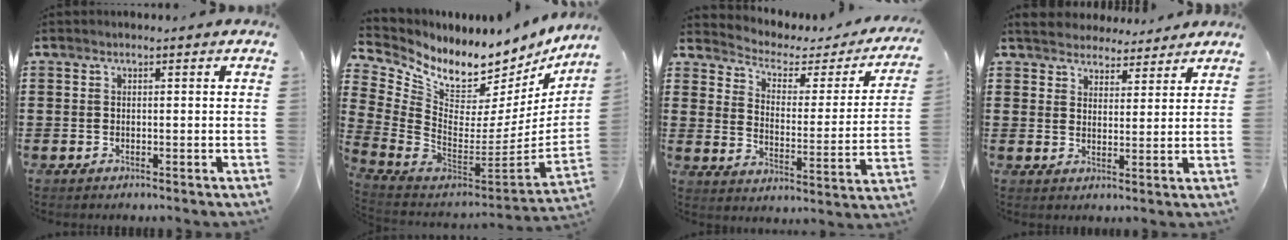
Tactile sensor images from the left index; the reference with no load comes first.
{"total": 6.7, "force": [6.1, 2.2, 1.8], "torque": [-0.071, -0.074, 0.104]}
{"total": 2.5, "force": [1.8, 1.6, 0.8], "torque": [-0.035, -0.016, 0.020]}
{"total": 4.3, "force": [4.1, 1.4, 0.1], "torque": [-0.020, -0.011, 0.076]}